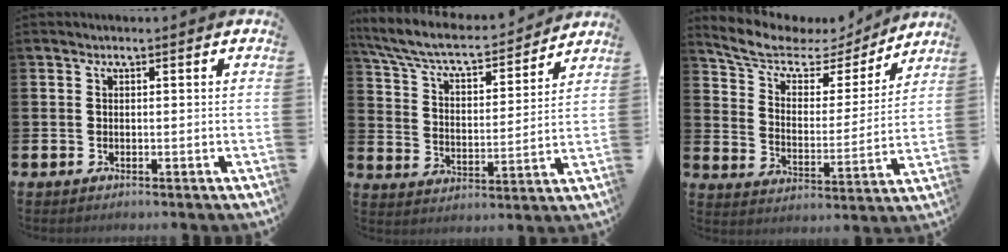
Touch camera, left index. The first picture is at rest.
{"total": 7.4, "force": [6.7, 1.9, 2.7], "torque": [-0.087, -0.049, 0.112]}
{"total": 7.6, "force": [6.4, 3.2, 2.5], "torque": [-0.083, -0.043, 0.107]}